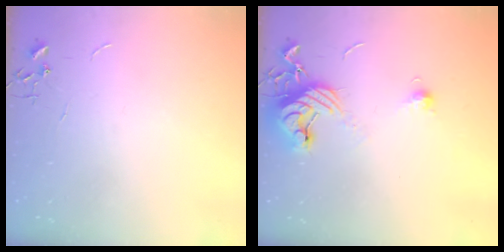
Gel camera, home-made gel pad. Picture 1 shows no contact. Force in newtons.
{"total": 11.3, "press": 11.2, "slide": 1.3}